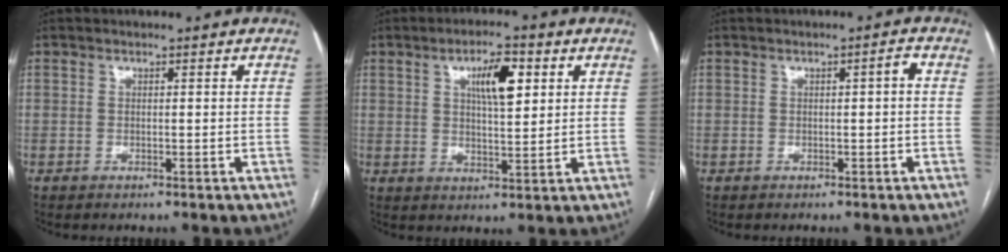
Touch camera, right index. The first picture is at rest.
{"total": 7.1, "force": [2.7, 1.9, 6.3], "torque": [-0.108, 0.008, 0.045]}
{"total": 1.3, "force": [0.0, 0.2, 1.3], "torque": [-0.017, 0.005, 0.000]}